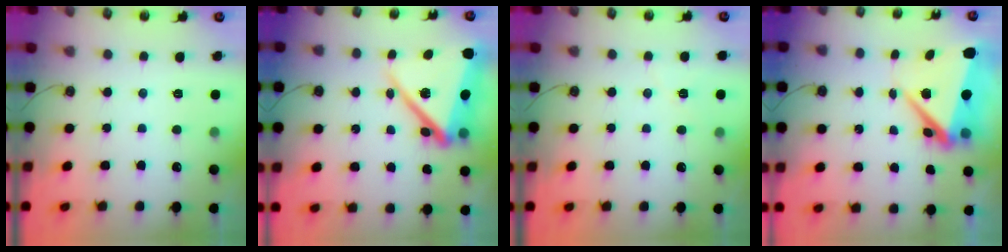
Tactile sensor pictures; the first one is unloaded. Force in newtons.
{"total": 18.6, "press": 18.5, "slide": 1.8}
{"total": 4.5, "press": 4.2, "slide": 1.7}
{"total": 10.2, "press": 8.8, "slide": 5.2}